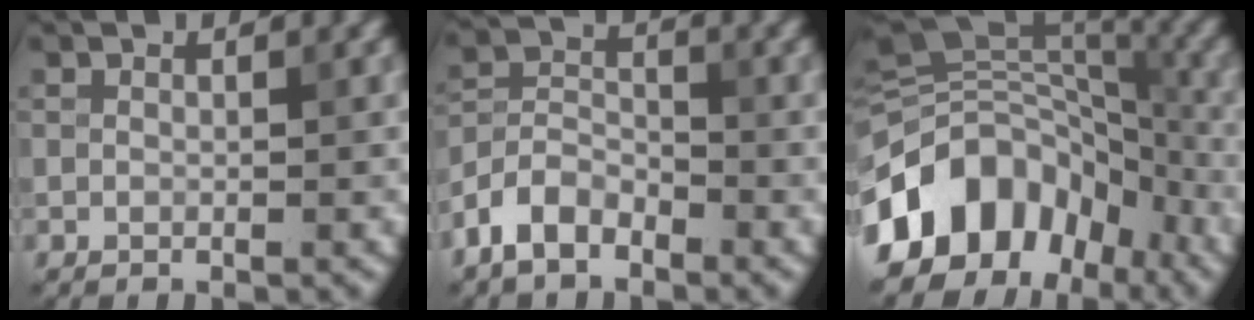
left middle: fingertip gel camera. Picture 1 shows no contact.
{"total": 4.1, "force": [-2.8, 2.2, 2.0], "torque": [-0.036, 0.006, -0.064]}
{"total": 14.0, "force": [-6.5, 9.4, 8.0], "torque": [-0.154, 0.017, -0.123]}